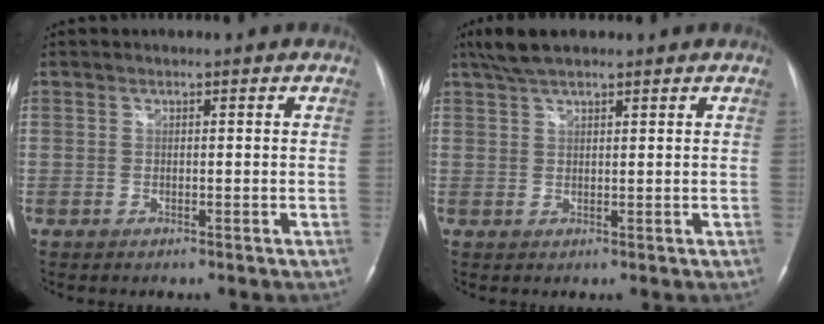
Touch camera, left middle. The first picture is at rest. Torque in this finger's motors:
{"motor_torque": [0.16, -0.05, 0.00, 0.05]}